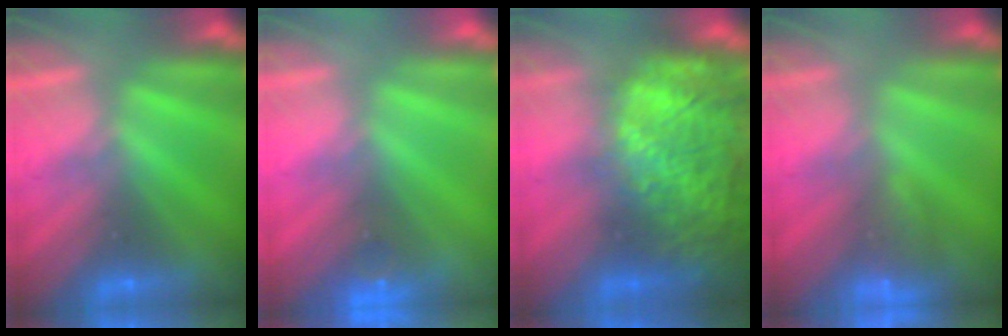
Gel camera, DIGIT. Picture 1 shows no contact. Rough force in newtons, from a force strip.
{"total": 3.0}
{"total": 7.7}
{"total": 8.6}